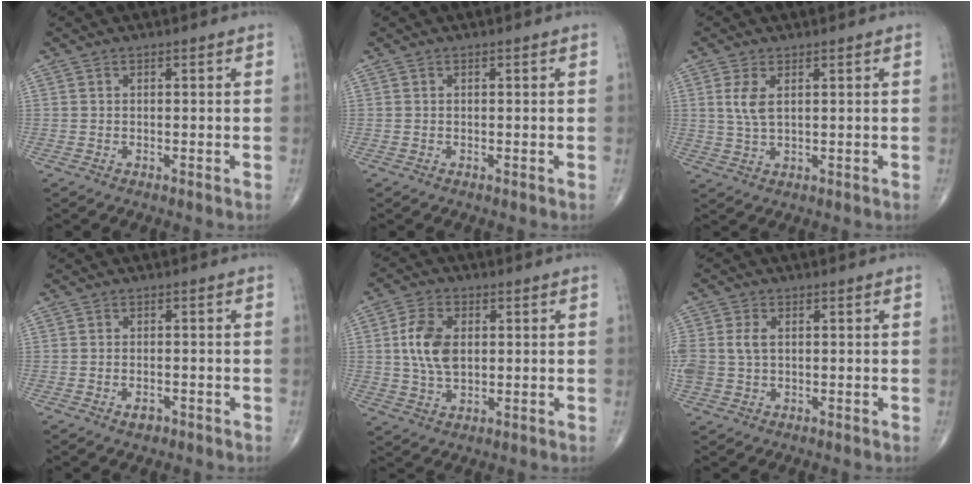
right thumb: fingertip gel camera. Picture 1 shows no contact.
{"total": 0.0}
{"total": 4.1, "force": [1.3, 1.8, 3.4], "torque": [-0.075, -0.003, 0.032]}
{"total": 2.0, "force": [-1.2, 1.1, 1.2], "torque": [-0.018, 0.004, -0.017]}
{"total": 8.8, "force": [1.2, 5.5, 6.8], "torque": [-0.126, -0.001, 0.024]}
{"total": 5.5, "force": [0.6, 3.9, 3.9], "torque": [-0.097, 0.010, 0.015]}